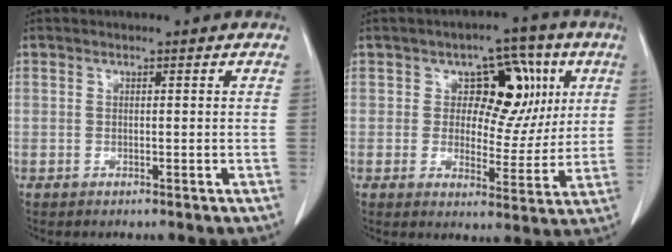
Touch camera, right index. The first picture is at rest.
{"total": 9.8, "force": [3.0, 6.4, 6.8], "torque": [-0.067, 0.023, 0.046]}